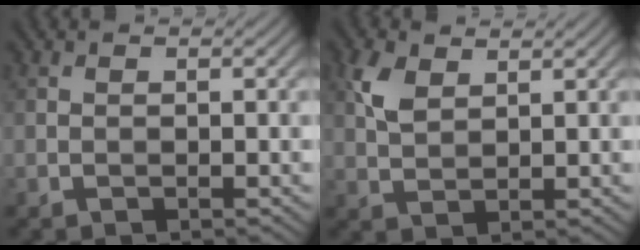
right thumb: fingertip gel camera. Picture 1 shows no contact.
{"total": 3.7, "force": [2.1, 1.9, 2.5], "torque": [-0.067, 0.005, 0.044]}